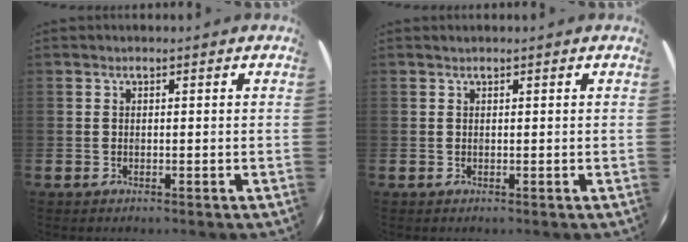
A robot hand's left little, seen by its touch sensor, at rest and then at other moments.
{"total": 0.0}